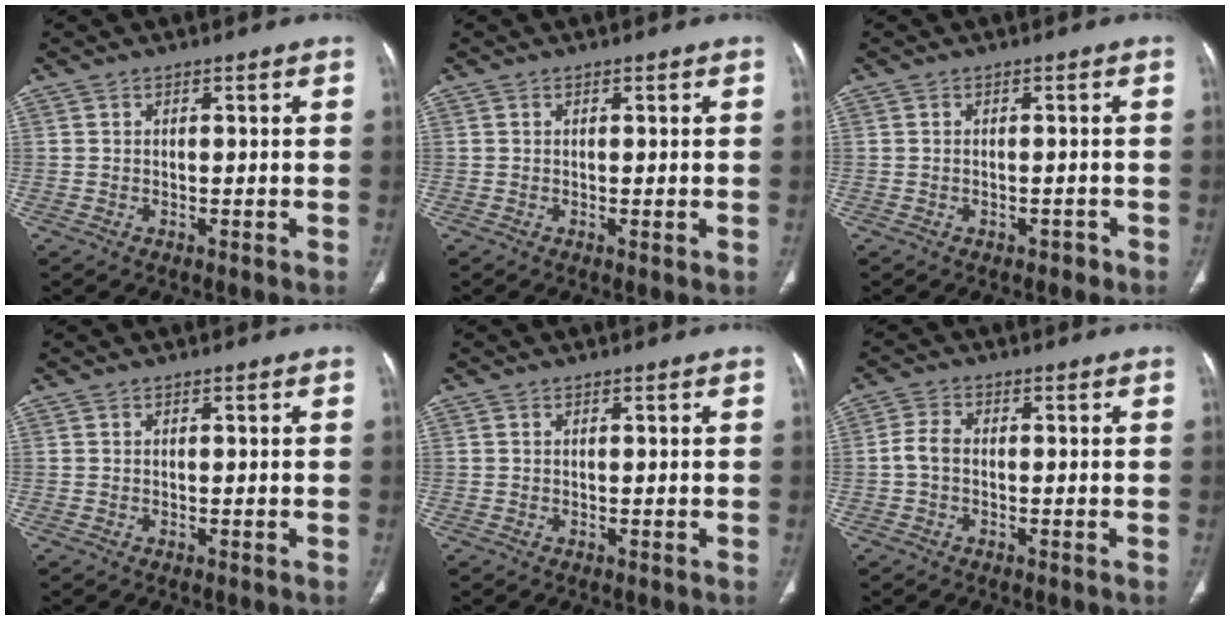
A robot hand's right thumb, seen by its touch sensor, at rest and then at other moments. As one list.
[{"total": 0.5, "force": [0.0, 0.0, 0.5], "torque": [-0.012, -0.004, -0.001]}, {"total": 1.3, "force": [-0.9, 0.8, 0.5], "torque": [-0.008, 0.012, -0.009]}, {"total": 0.0}, {"total": 0.0}, {"total": 3.1, "force": [-0.5, 2.0, 2.3], "torque": [-0.047, 0.007, -0.017]}]